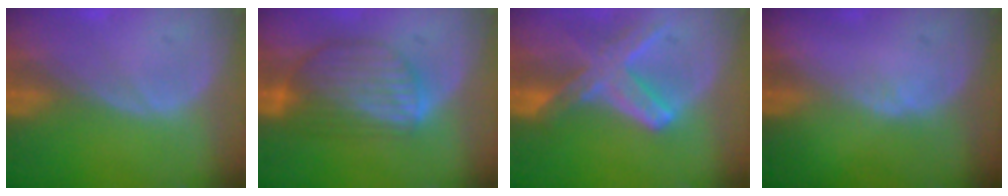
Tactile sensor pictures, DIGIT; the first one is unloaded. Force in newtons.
{"total": 8.5, "press": 7.6, "slide": 3.9}
{"total": 8.2, "press": 7.3, "slide": 3.9}
{"total": 1.0, "press": 0.7, "slide": 0.6}